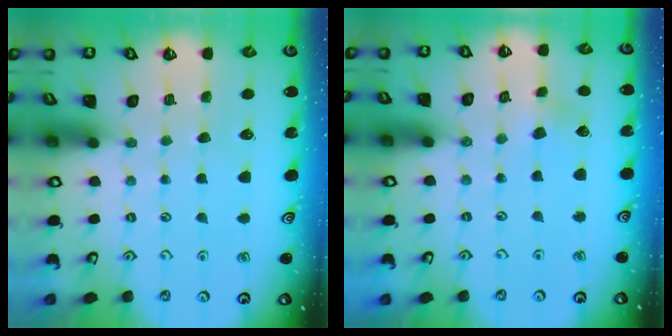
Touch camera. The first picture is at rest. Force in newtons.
{"total": 2.6, "press": 2.6, "slide": 0.4}